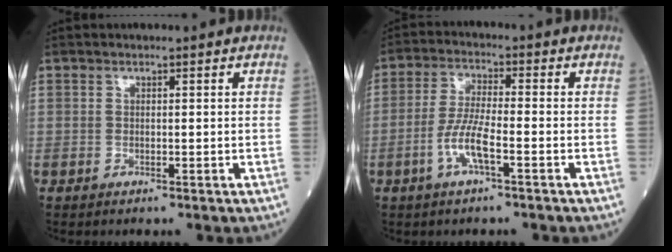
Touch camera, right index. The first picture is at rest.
{"total": 6.1, "force": [-2.6, 0.7, 5.5], "torque": [-0.116, 0.002, -0.052]}